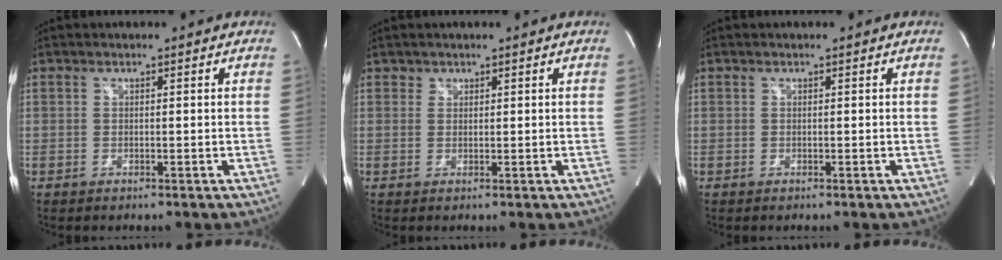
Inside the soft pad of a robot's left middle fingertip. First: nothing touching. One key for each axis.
{"total": 0.8, "fx": 0.5, "fy": 0.6, "fz": -0.1, "tx": 0.010, "ty": 0.000, "tz": 0.006}
{"total": 0.0}